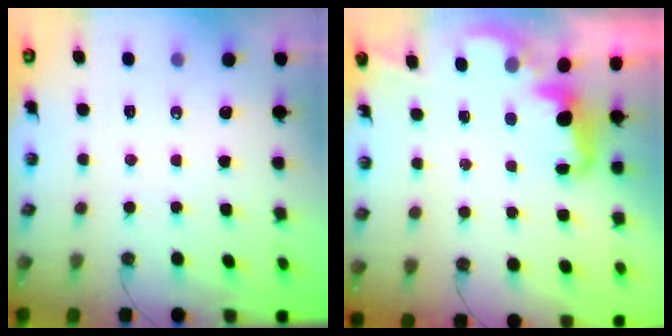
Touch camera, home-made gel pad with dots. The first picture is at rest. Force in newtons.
{"total": 2.7, "press": 2.6, "slide": 0.7}